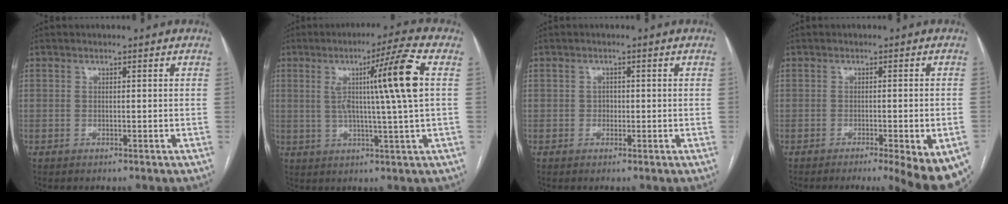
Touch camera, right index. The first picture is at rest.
{"total": 11.6, "force": [2.2, -2.0, 11.2], "torque": [-0.178, 0.007, 0.038]}
{"total": 1.0, "force": [-0.2, 0.9, 0.5], "torque": [-0.004, 0.004, -0.003]}
{"total": 11.7, "force": [-7.8, 2.3, 8.5], "torque": [-0.051, -0.007, -0.099]}